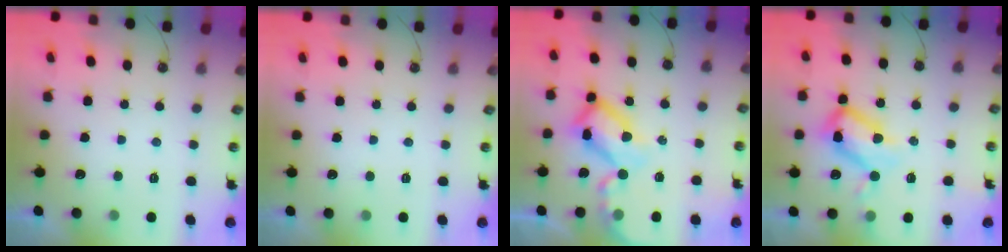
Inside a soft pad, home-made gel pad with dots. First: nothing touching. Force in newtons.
{"total": 0.0}
{"total": 17.7, "press": 17.7, "slide": 1.7}
{"total": 14.1, "press": 14.0, "slide": 1.1}